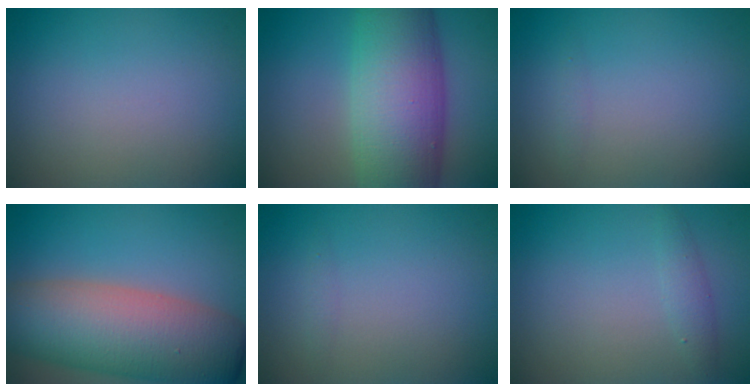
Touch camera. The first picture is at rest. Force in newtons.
{"total": 12.4, "press": 12.4, "slide": 0.4}
{"total": 0.6, "press": 0.6, "slide": 0.1}
{"total": 12.3, "press": 12.2, "slide": 0.9}
{"total": 0.6, "press": 0.6, "slide": 0.1}
{"total": 1.3, "press": 1.3, "slide": 0.1}